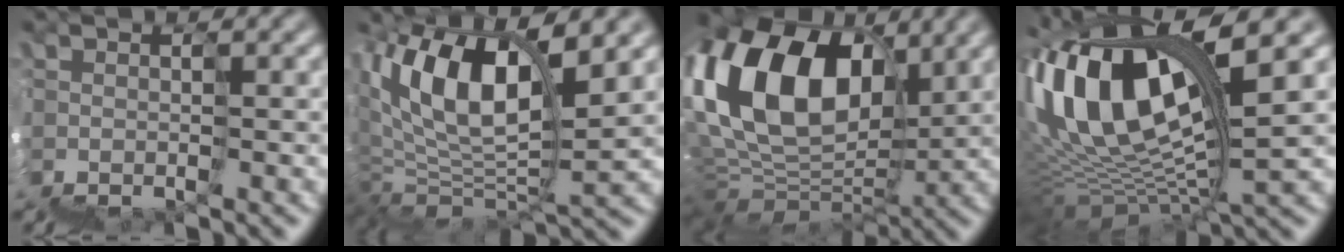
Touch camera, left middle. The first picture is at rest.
{"total": 8.8, "force": [7.0, 2.4, 4.6], "torque": [-0.092, 0.035, 0.120]}
{"total": 12.0, "force": [7.4, 6.5, 6.9], "torque": [-0.144, 0.061, 0.119]}
{"total": 10.3, "force": [6.0, 2.3, 8.1], "torque": [-0.178, 0.032, 0.112]}